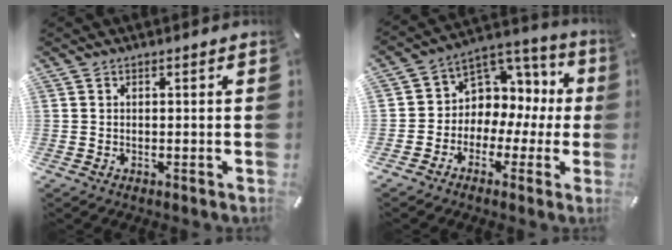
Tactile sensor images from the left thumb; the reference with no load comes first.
{"total": 7.7, "force": [0.9, 7.3, 2.3], "torque": [-0.039, -0.025, 0.019]}